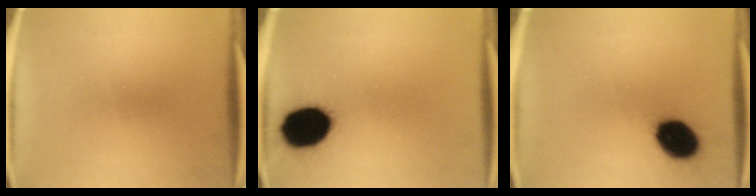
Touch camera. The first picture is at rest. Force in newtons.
{"total": 16.1}
{"total": 12.1}